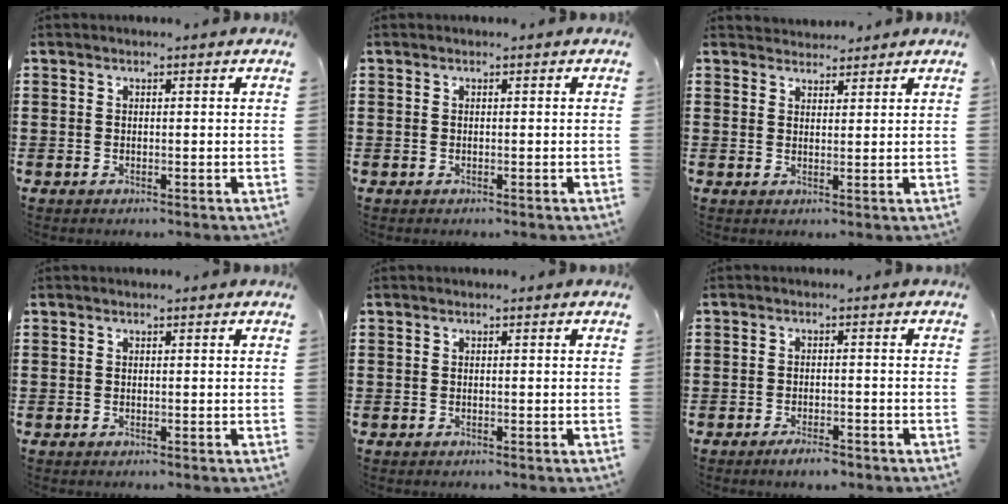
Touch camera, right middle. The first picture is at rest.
{"total": 0.0}
{"total": 2.3, "force": [2.2, 0.4, -0.5], "torque": [0.001, -0.004, 0.044]}
{"total": 0.0}
{"total": 0.0}
{"total": 2.5, "force": [-2.2, 0.6, 1.0], "torque": [-0.017, 0.003, -0.041]}